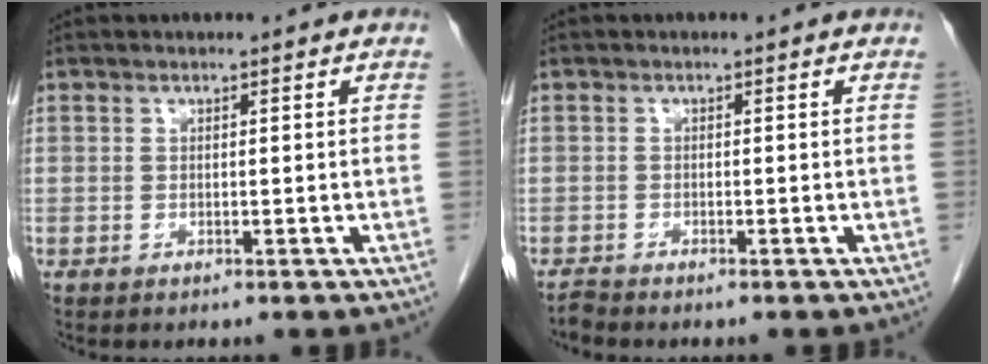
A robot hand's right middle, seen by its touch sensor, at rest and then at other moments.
{"total": 1.0, "force": [-1.0, -0.1, -0.1], "torque": [-0.005, -0.004, -0.017]}